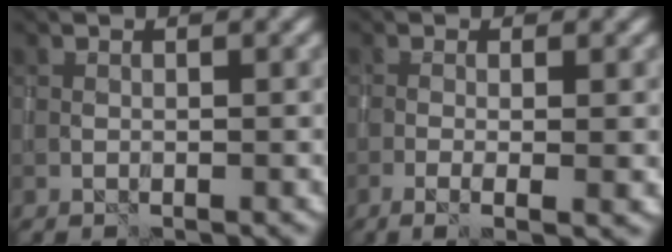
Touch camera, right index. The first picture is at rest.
{"total": 4.0, "force": [-0.8, 1.2, 3.7], "torque": [-0.054, -0.005, -0.015]}